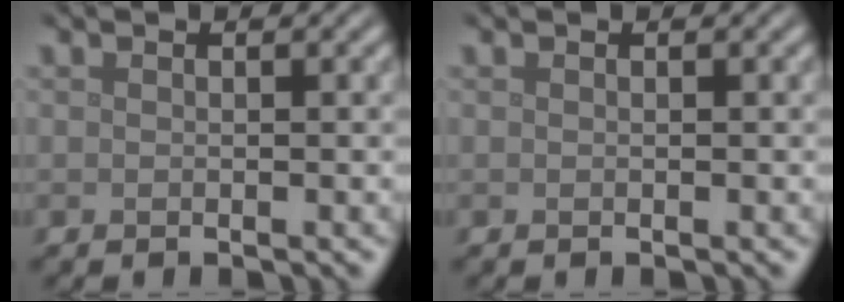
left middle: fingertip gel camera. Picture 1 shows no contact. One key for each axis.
{"total": 0.0}